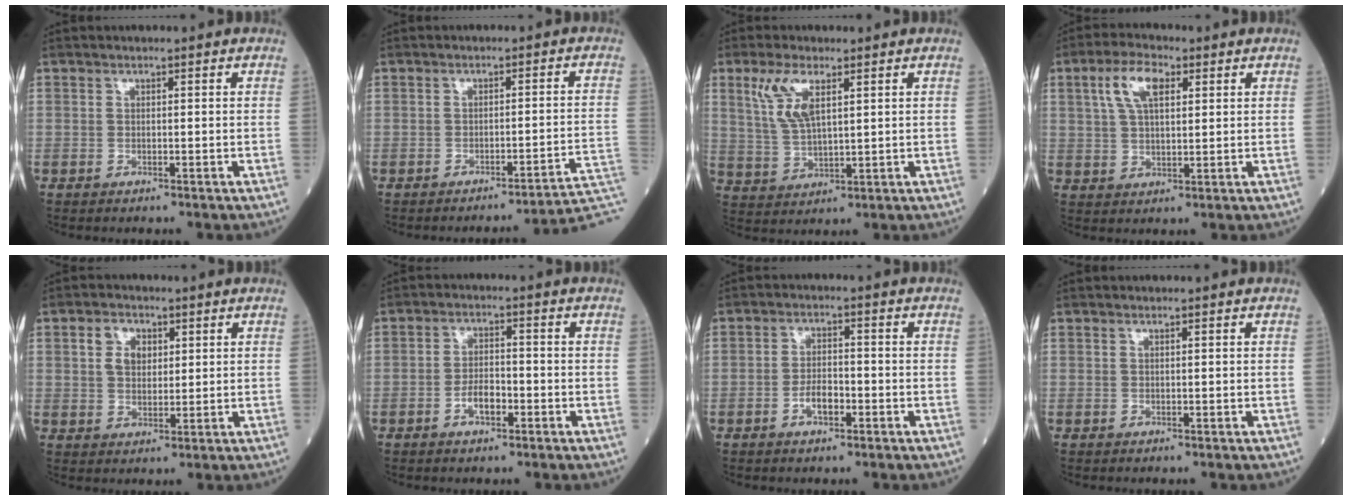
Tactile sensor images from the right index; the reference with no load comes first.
{"total": 8.2, "force": [-7.1, -1.6, 3.8], "torque": [-0.020, 0.010, -0.083]}
{"total": 7.1, "force": [3.3, 2.3, 5.9], "torque": [-0.133, 0.008, 0.072]}
{"total": 7.1, "force": [2.9, 2.9, 5.8], "torque": [-0.122, 0.015, 0.056]}
{"total": 4.7, "force": [1.7, 3.3, 2.9], "torque": [-0.057, 0.011, 0.035]}
{"total": 3.8, "force": [-1.6, 1.7, 3.0], "torque": [-0.053, 0.005, -0.030]}
{"total": 3.5, "force": [-1.5, 1.6, 2.8], "torque": [-0.049, 0.005, -0.027]}
{"total": 0.0}